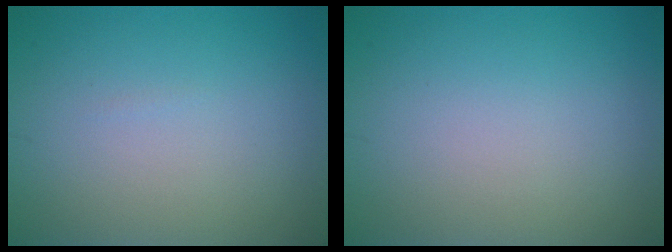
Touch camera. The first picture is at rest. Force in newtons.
{"total": 0.0}